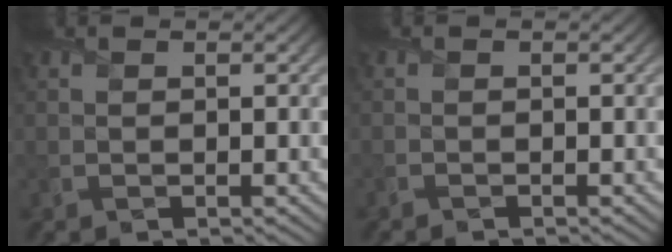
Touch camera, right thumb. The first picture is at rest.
{"total": 0.7, "force": [-0.7, -0.1, -0.1], "torque": [0.004, -0.006, -0.014]}